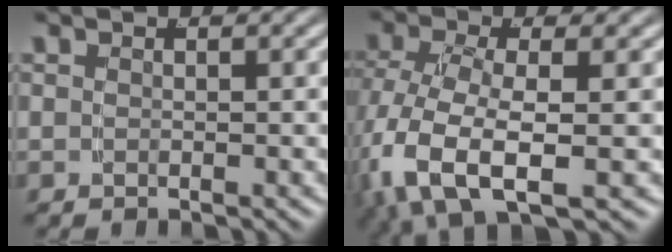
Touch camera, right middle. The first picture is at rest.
{"total": 8.1, "force": [-2.5, 5.1, 5.7], "torque": [-0.167, -0.052, -0.018]}